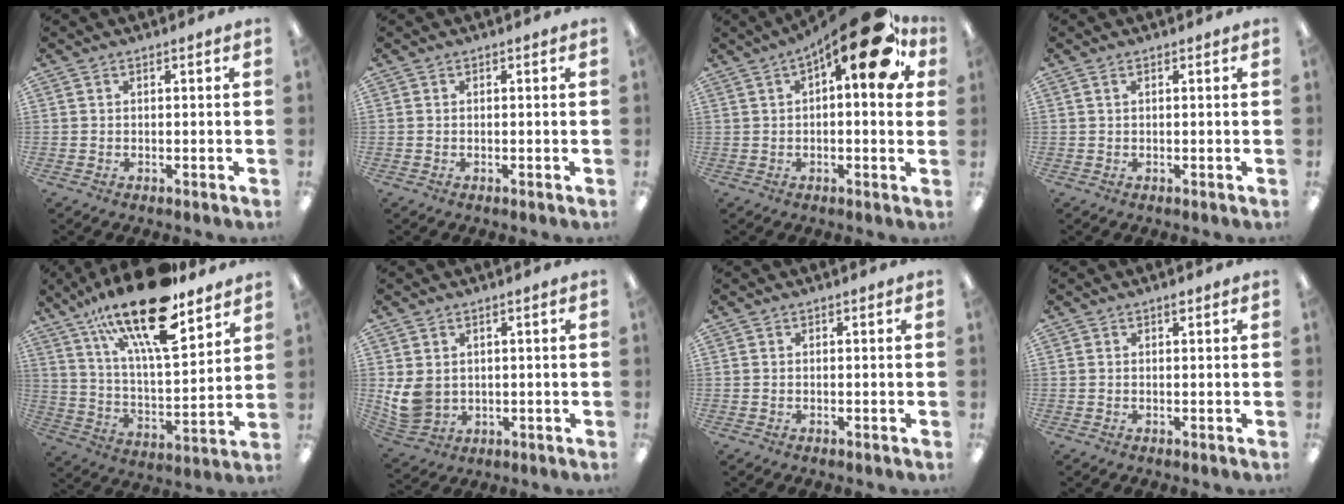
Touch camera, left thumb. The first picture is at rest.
{"total": 0.0}
{"total": 17.5, "force": [7.7, 5.9, 14.6], "torque": [-0.196, -0.038, 0.117]}
{"total": 1.0, "force": [0.5, 0.3, 0.8], "torque": [-0.019, 0.002, 0.008]}
{"total": 23.0, "force": [15.8, 7.2, 15.2], "torque": [-0.262, -0.091, 0.266]}
{"total": 7.2, "force": [1.7, 5.7, 4.0], "torque": [-0.096, -0.006, 0.036]}
{"total": 0.0}
{"total": 0.8, "force": [0.5, 0.2, 0.5], "torque": [-0.004, -0.003, 0.007]}